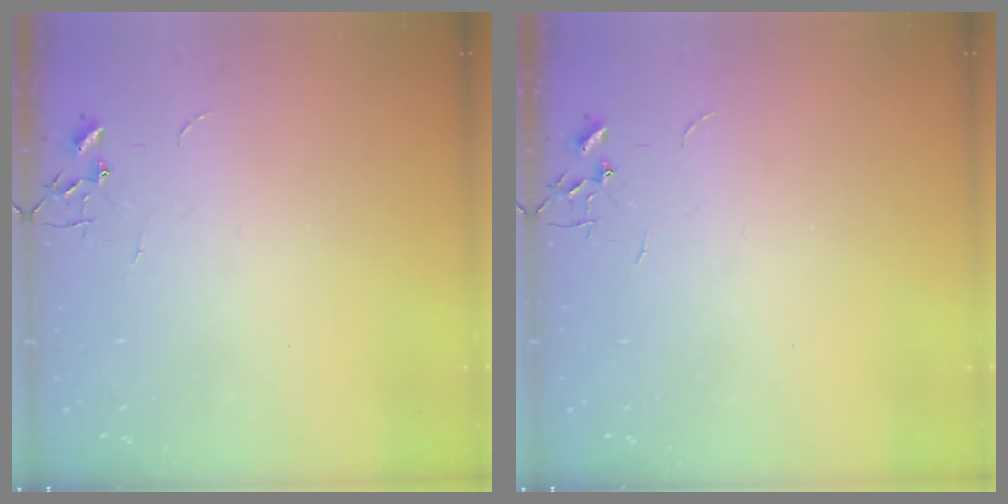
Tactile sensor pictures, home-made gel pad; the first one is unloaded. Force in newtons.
{"total": 0.0}